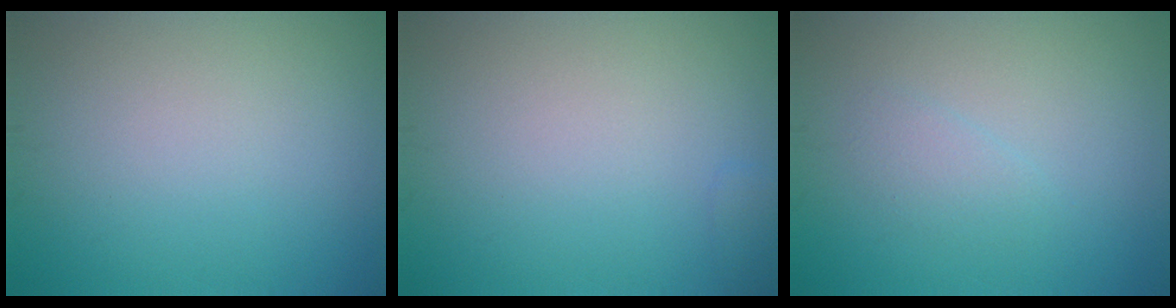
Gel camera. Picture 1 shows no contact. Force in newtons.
{"total": 0.7, "press": 0.7, "slide": 0.0}
{"total": 1.3, "press": 1.3, "slide": 0.2}